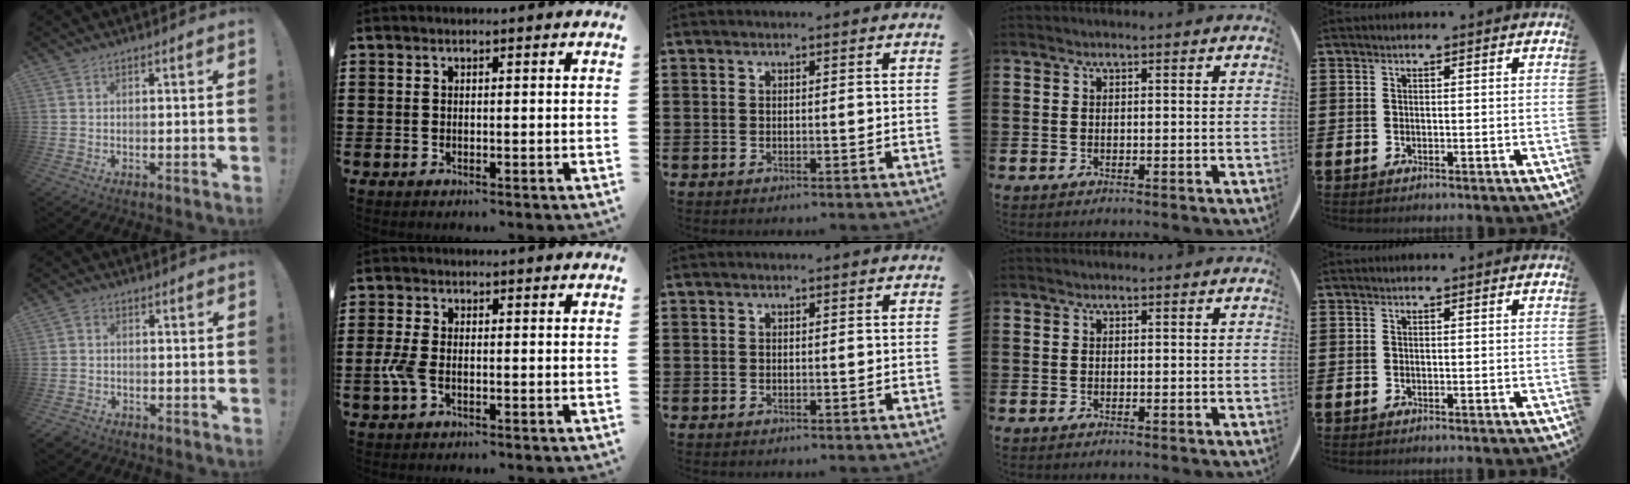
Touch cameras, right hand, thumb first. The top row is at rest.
{"thumb": {"total": 2.7, "force": [-1.5, 2.0, 1.0], "torque": [-0.021, 0.010, -0.025]}, "index": {"total": 3.4, "force": [-1.0, 1.6, 2.8], "torque": [-0.079, -0.010, -0.024]}}